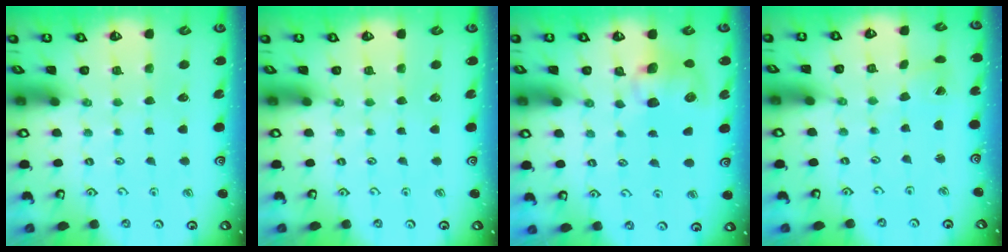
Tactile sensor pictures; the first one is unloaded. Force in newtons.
{"total": 0.0}
{"total": 8.5, "press": 8.4, "slide": 1.2}
{"total": 2.5, "press": 2.5, "slide": 0.1}